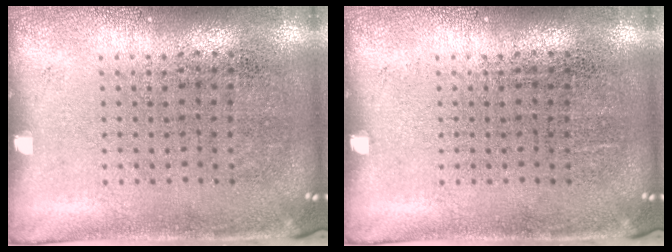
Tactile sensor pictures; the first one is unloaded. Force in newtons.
{"total": 0.0}